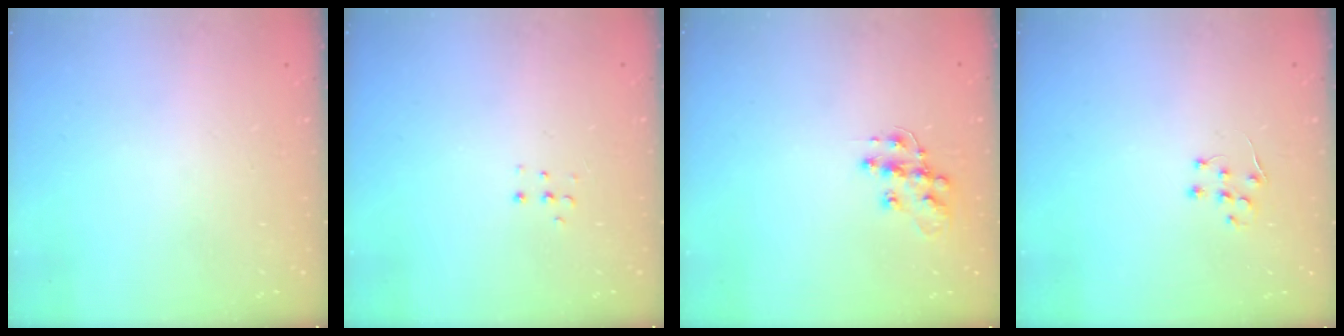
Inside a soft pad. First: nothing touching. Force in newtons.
{"total": 3.8, "press": 3.7, "slide": 0.7}
{"total": 10.7, "press": 10.7, "slide": 0.7}
{"total": 5.1, "press": 5.1, "slide": 0.7}